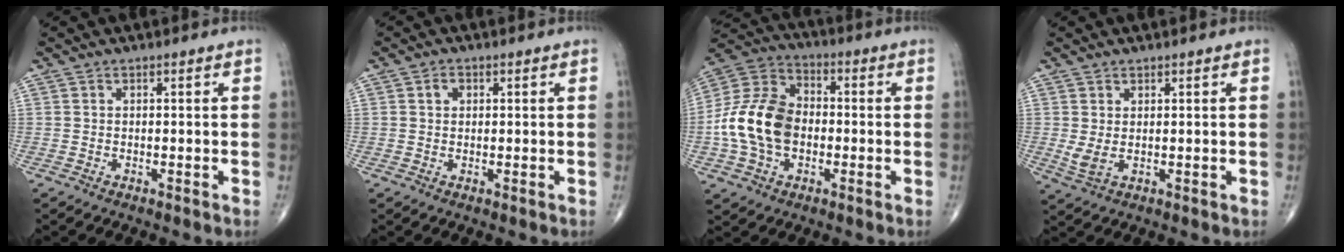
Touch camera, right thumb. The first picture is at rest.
{"total": 1.8, "force": [0.5, 1.4, 0.9], "torque": [-0.012, 0.003, 0.007]}
{"total": 15.5, "force": [-2.1, 10.9, 10.9], "torque": [-0.200, 0.033, -0.044]}
{"total": 2.9, "force": [0.5, 1.5, 2.4], "torque": [-0.054, -0.005, 0.018]}